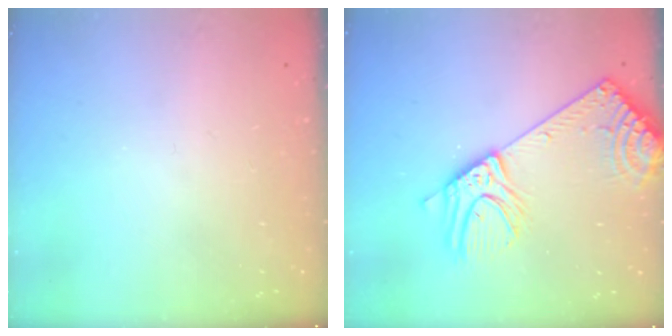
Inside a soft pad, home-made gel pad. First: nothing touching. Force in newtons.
{"total": 17.2, "press": 16.8, "slide": 3.6}